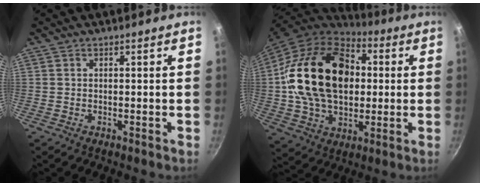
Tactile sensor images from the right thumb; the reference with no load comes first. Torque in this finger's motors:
{"motor_torque": [1.17, 3.84, 1.57, -1.20, 0.78]}